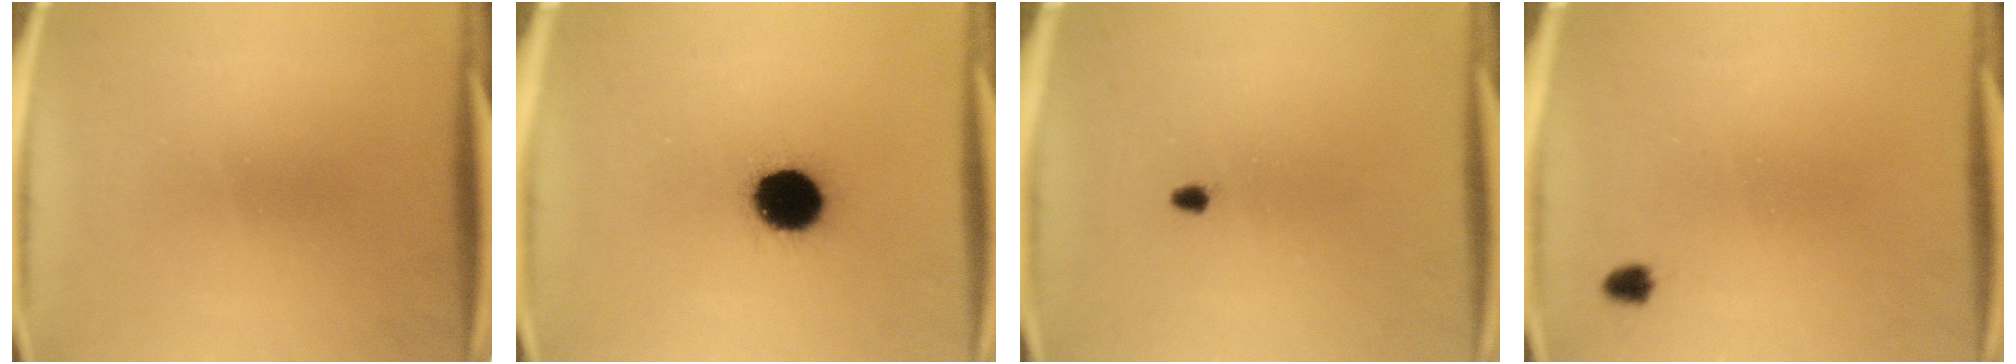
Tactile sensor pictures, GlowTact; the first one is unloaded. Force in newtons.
{"total": 13.3}
{"total": 0.9}
{"total": 1.5}